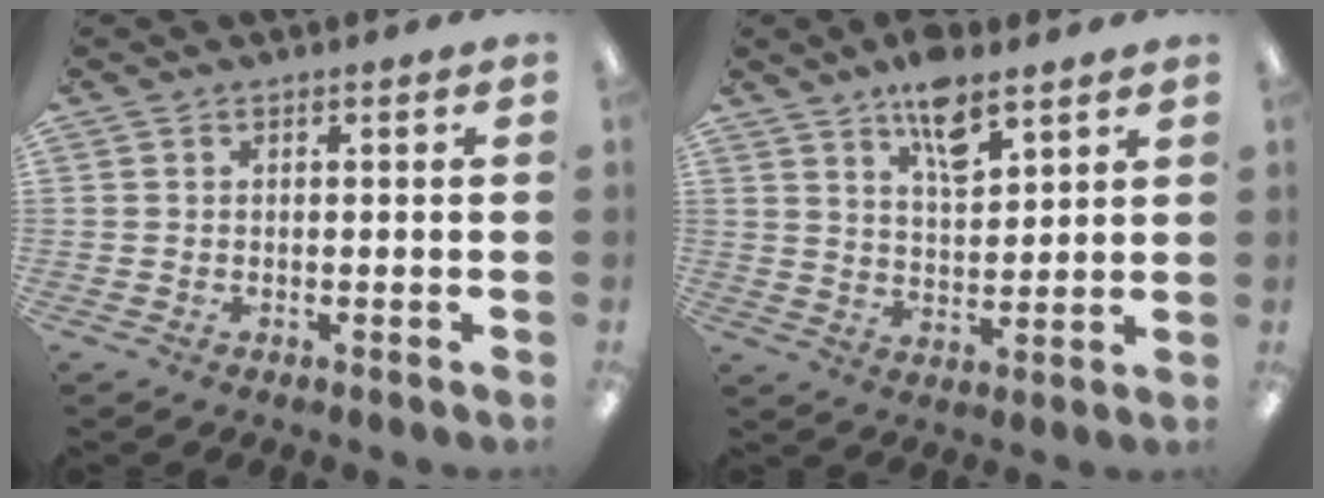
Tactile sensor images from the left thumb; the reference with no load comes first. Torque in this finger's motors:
{"motor_torque": [1.17, 0.60, 0.81, -0.79, 0.08]}